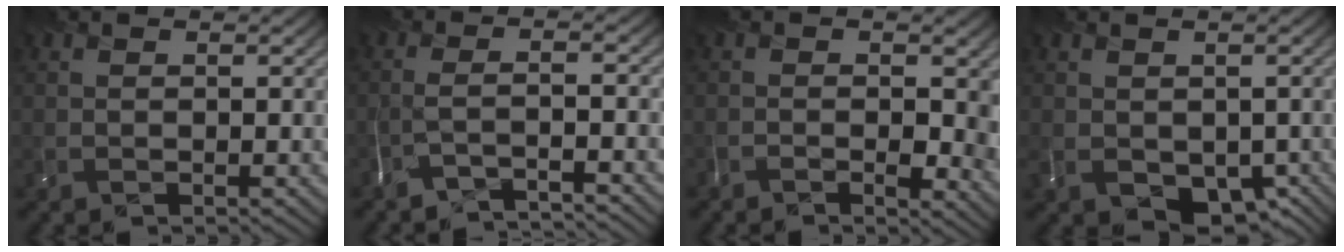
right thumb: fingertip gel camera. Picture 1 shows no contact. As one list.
[{"total": 3.7, "force": [-3.4, -0.5, 1.2], "torque": [-0.002, 0.001, -0.078]}, {"total": 7.0, "force": [-1.6, 3.9, 5.7], "torque": [-0.079, -0.023, -0.019]}, {"total": 5.9, "force": [-1.6, 4.5, 3.5], "torque": [-0.067, -0.030, -0.010]}]